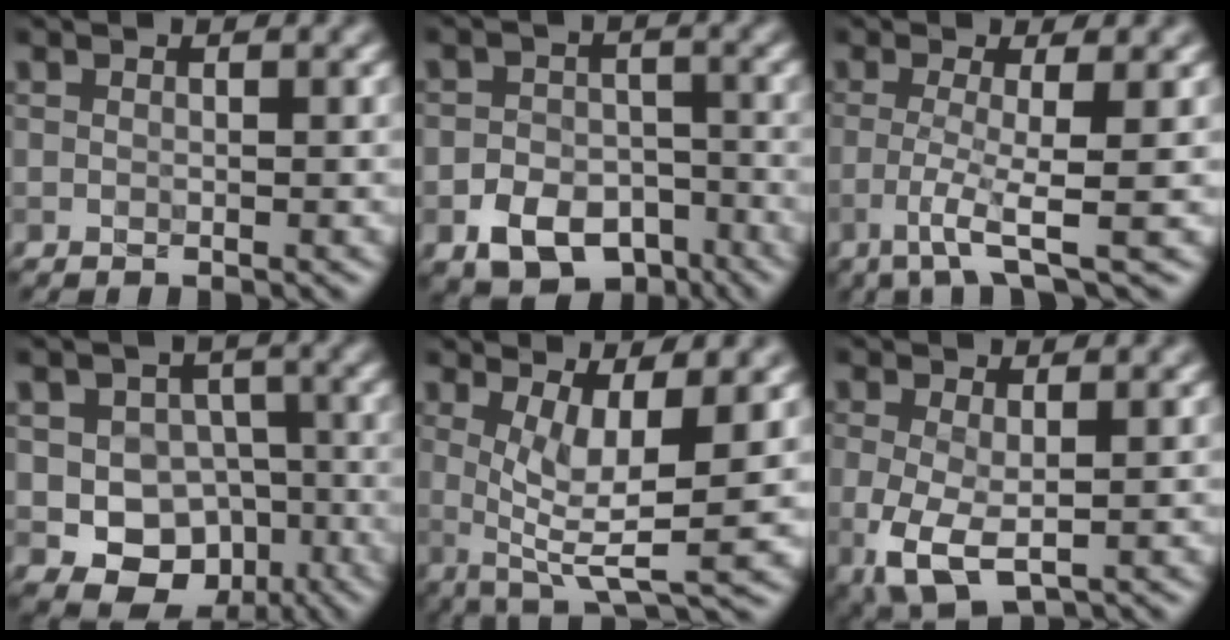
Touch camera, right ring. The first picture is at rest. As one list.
[{"total": 6.7, "force": [-3.7, 4.6, 3.2], "torque": [-0.046, -0.003, -0.061]}, {"total": 3.8, "force": [-1.4, 0.3, 3.5], "torque": [-0.069, -0.003, -0.040]}, {"total": 8.8, "force": [-2.6, 7.6, 3.5], "torque": [-0.031, 0.004, -0.053]}, {"total": 6.3, "force": [0.9, 1.6, 6.1], "torque": [-0.099, -0.006, 0.018]}, {"total": 4.7, "force": [-1.0, 2.4, 3.9], "torque": [-0.101, -0.015, -0.017]}]